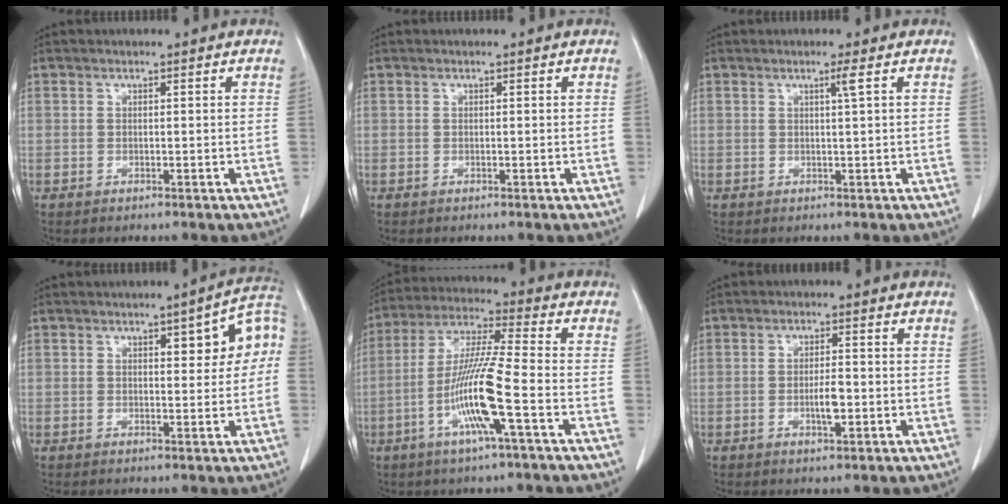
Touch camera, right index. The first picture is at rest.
{"total": 0.0}
{"total": 1.4, "force": [0.6, -0.5, 1.2], "torque": [-0.026, -0.004, 0.013]}
{"total": 7.3, "force": [1.5, 2.1, 6.9], "torque": [-0.081, 0.027, 0.014]}
{"total": 12.6, "force": [-4.2, -0.3, 11.9], "torque": [-0.239, -0.004, -0.087]}
{"total": 3.3, "force": [-0.9, 0.7, 3.1], "torque": [-0.058, 0.000, -0.012]}